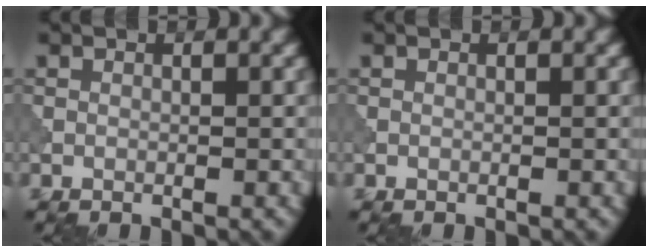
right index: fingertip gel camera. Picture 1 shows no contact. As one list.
[{"total": 0.0}]